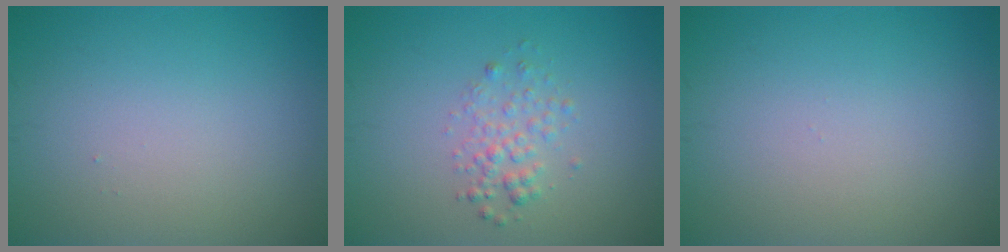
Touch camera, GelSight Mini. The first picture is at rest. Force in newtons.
{"total": 1.9, "press": 1.9, "slide": 0.1}
{"total": 0.0}